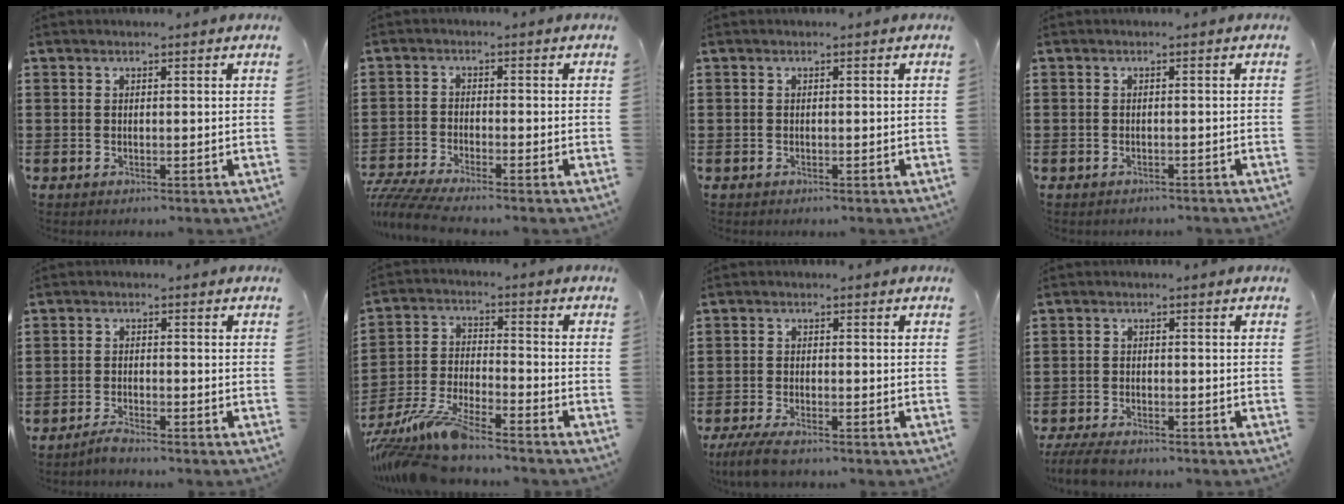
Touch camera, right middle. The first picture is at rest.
{"total": 4.1, "force": [-3.7, 0.1, 1.6], "torque": [-0.049, -0.017, -0.079]}
{"total": 0.0}
{"total": 0.7, "force": [-0.7, 0.0, 0.1], "torque": [-0.004, -0.002, -0.014]}
{"total": 1.8, "force": [-1.8, 0.0, 0.6], "torque": [-0.019, 0.000, -0.036]}
{"total": 8.9, "force": [-8.0, 0.6, 3.7], "torque": [-0.097, -0.009, -0.163]}
{"total": 3.6, "force": [-3.0, 0.3, 1.8], "torque": [-0.051, -0.010, -0.064]}
{"total": 3.5, "force": [-3.2, 0.6, 1.3], "torque": [-0.042, -0.007, -0.070]}